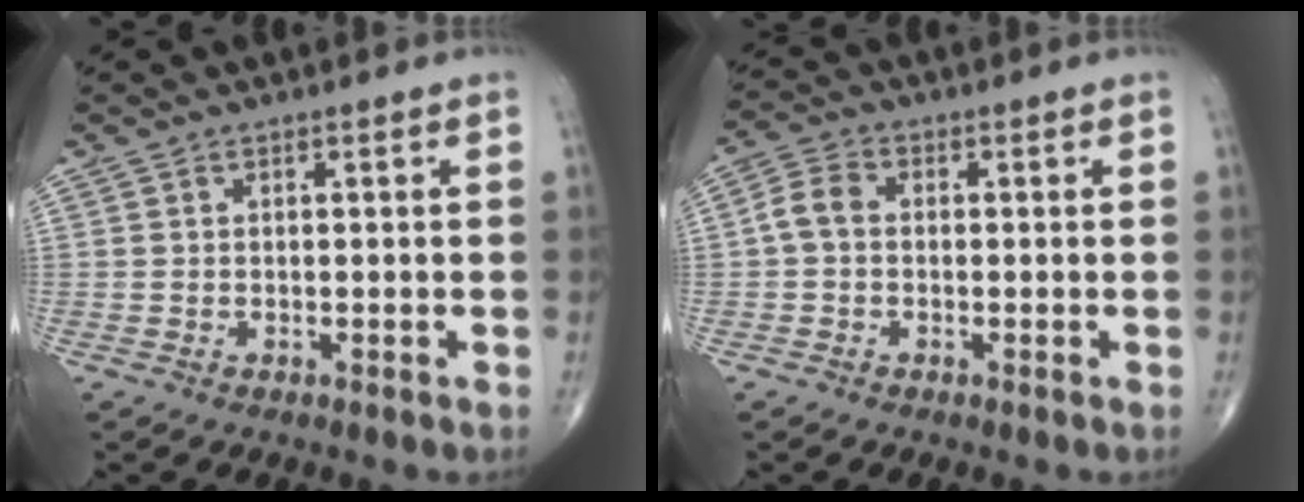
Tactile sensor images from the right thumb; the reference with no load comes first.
{"total": 4.3, "force": [-0.2, 3.2, 2.9], "torque": [-0.052, 0.013, -0.016]}